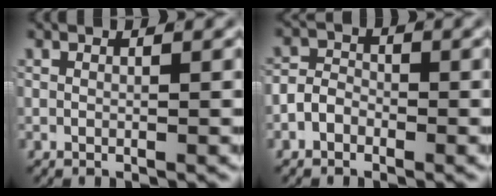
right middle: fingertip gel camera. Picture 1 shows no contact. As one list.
[{"total": 2.5, "force": [-1.1, 2.0, 1.0], "torque": [-0.009, 0.002, -0.025]}]